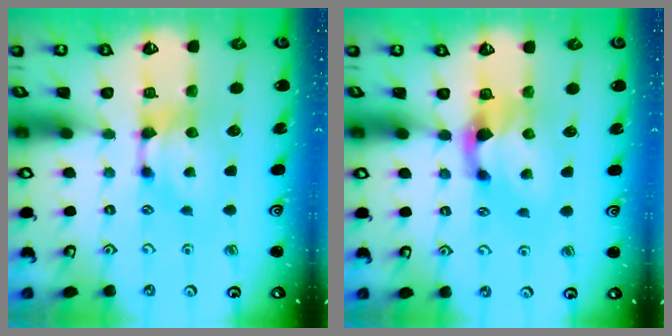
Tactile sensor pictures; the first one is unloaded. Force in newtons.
{"total": 2.0, "press": 1.5, "slide": 1.4}